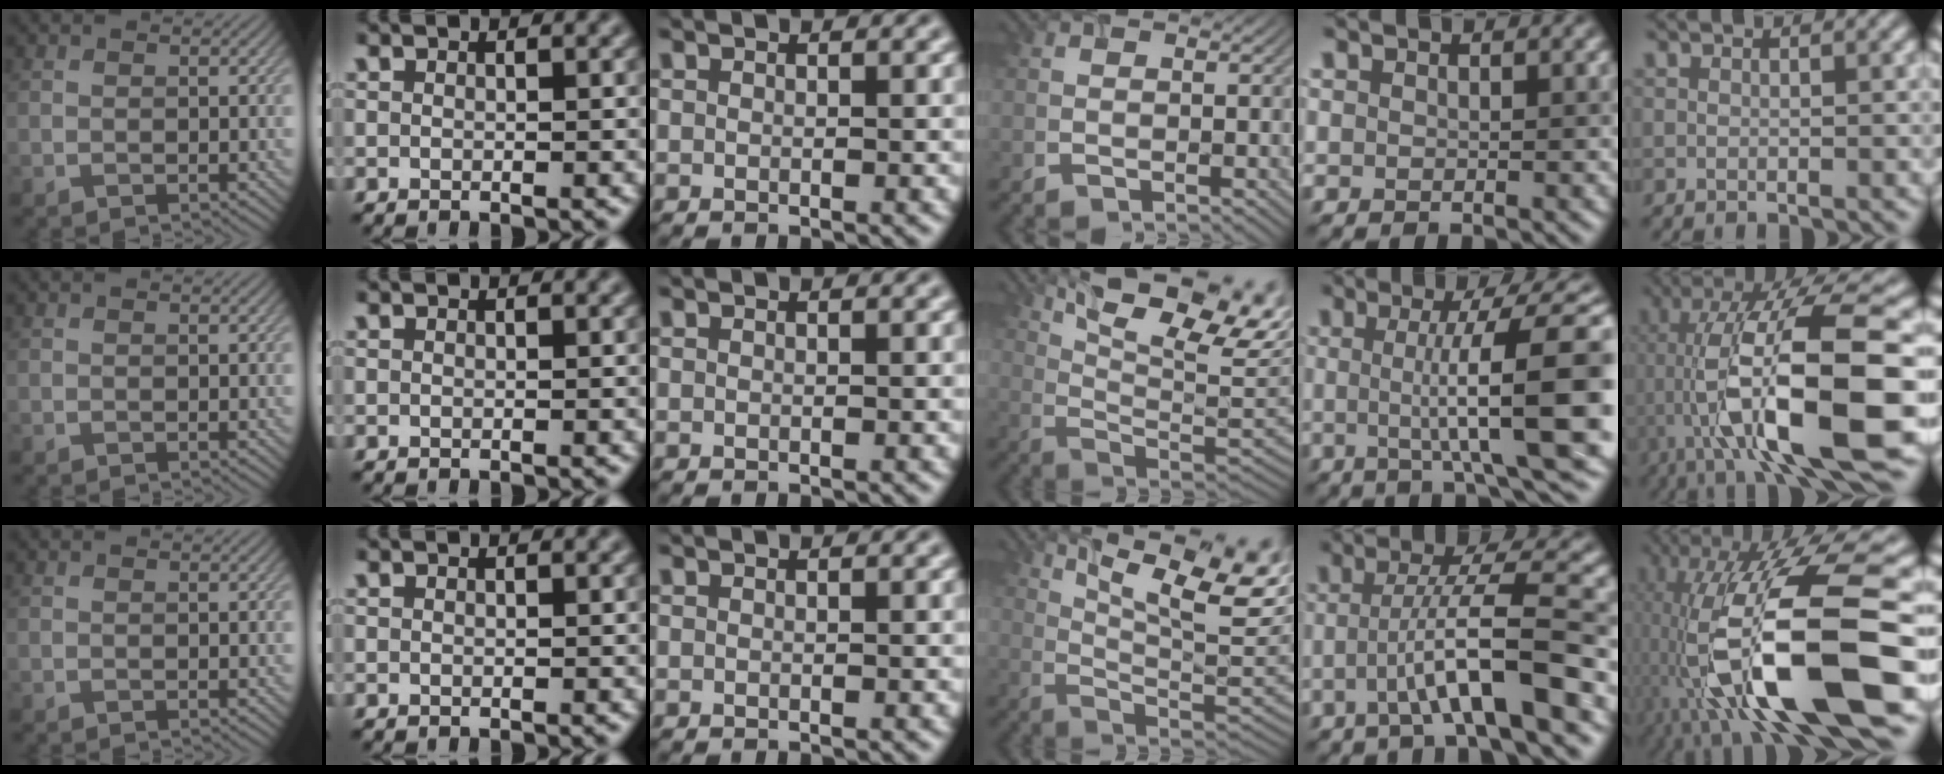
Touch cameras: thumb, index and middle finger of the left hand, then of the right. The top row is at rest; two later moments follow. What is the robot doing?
{"motion": "screw", "object": "timer"}